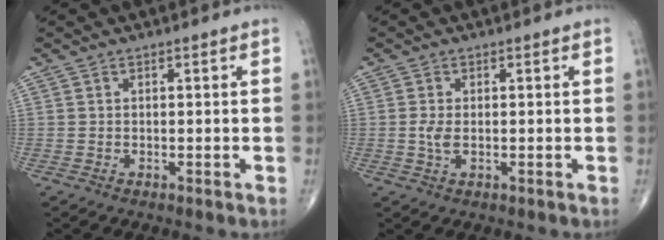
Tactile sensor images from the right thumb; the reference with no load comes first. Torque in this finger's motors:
{"motor_torque": [1.48, 1.15, 0.09, -0.19, 0.04]}